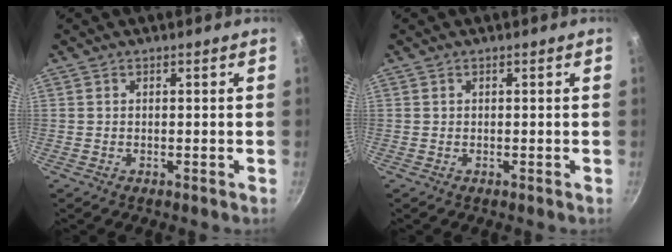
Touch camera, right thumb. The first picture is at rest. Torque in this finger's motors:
{"motor_torque": [-0.28, 0.11, 0.34, -0.20, -0.02]}